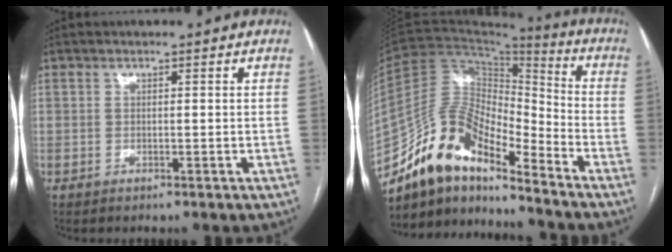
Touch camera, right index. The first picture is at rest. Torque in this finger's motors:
{"motor_torque": [1.05, -1.08, 0.53, 0.21]}